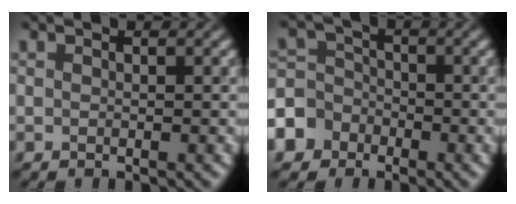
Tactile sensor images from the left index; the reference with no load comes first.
{"total": 6.4, "force": [-3.5, 5.2, 1.1], "torque": [-0.018, -0.004, -0.086]}